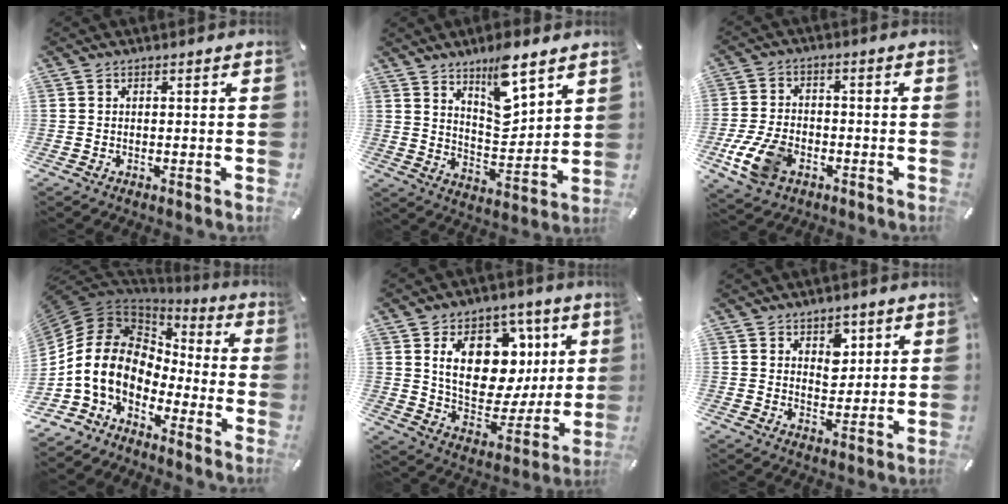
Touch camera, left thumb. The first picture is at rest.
{"total": 11.3, "force": [8.6, 4.1, 6.1], "torque": [-0.083, -0.065, 0.149]}
{"total": 10.4, "force": [-4.2, 6.9, 6.6], "torque": [-0.150, 0.008, -0.074]}
{"total": 12.7, "force": [-3.3, 9.3, 8.0], "torque": [-0.204, 0.003, -0.070]}
{"total": 19.1, "force": [7.0, 13.3, 11.8], "torque": [-0.179, -0.036, 0.127]}
{"total": 5.3, "force": [2.9, 4.1, 1.8], "torque": [0.000, -0.019, 0.043]}